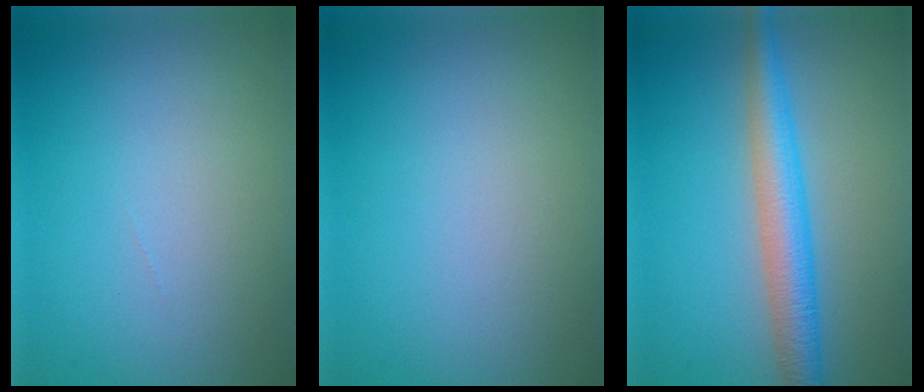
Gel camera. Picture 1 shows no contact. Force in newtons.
{"total": 0.0}
{"total": 4.9, "press": 4.9, "slide": 0.0}